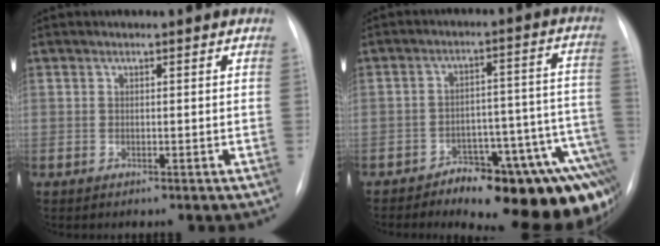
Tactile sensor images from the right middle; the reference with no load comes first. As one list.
[{"total": 21.0, "force": [-15.3, 6.0, 13.1], "torque": [-0.053, 0.043, -0.192]}]